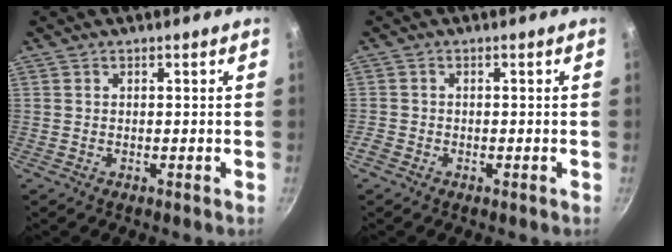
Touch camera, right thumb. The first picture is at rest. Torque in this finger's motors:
{"motor_torque": [0.30, -0.10, 0.36, -0.23, 0.00]}